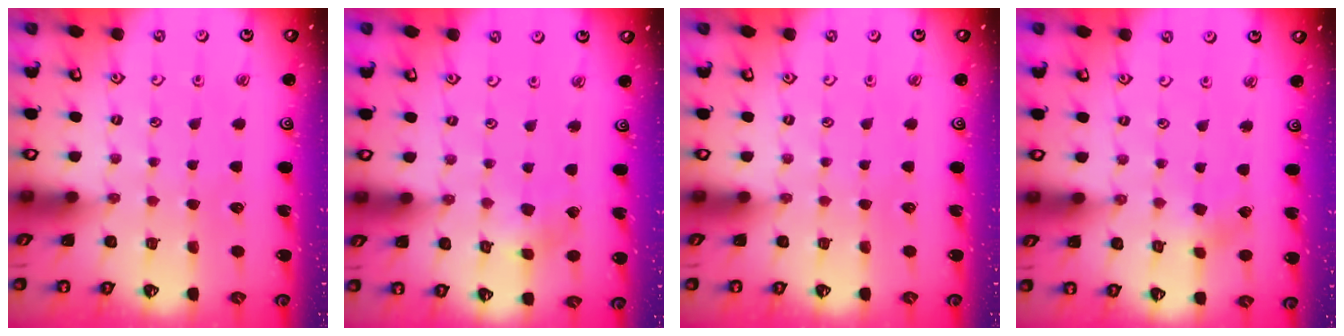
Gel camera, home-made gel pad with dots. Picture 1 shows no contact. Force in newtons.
{"total": 3.0, "press": 3.0, "slide": 0.4}
{"total": 0.0}
{"total": 2.3, "press": 2.1, "slide": 0.7}